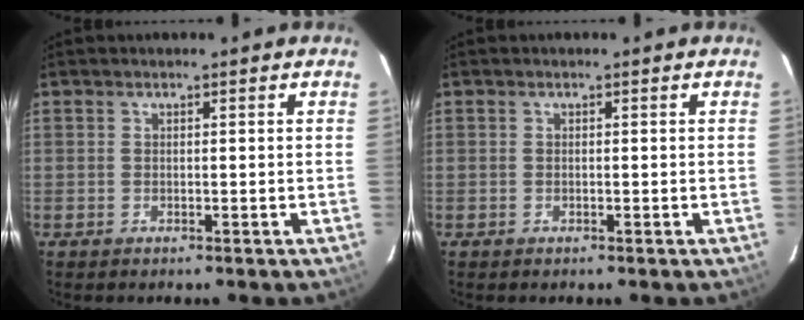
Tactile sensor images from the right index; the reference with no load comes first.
{"total": 0.0}